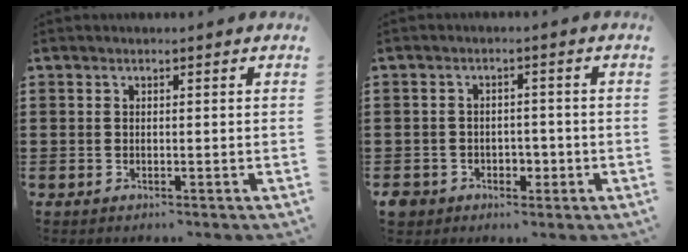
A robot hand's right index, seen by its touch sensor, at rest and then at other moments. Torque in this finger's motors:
{"motor_torque": [0.03, -0.01, 0.03, 0.03]}